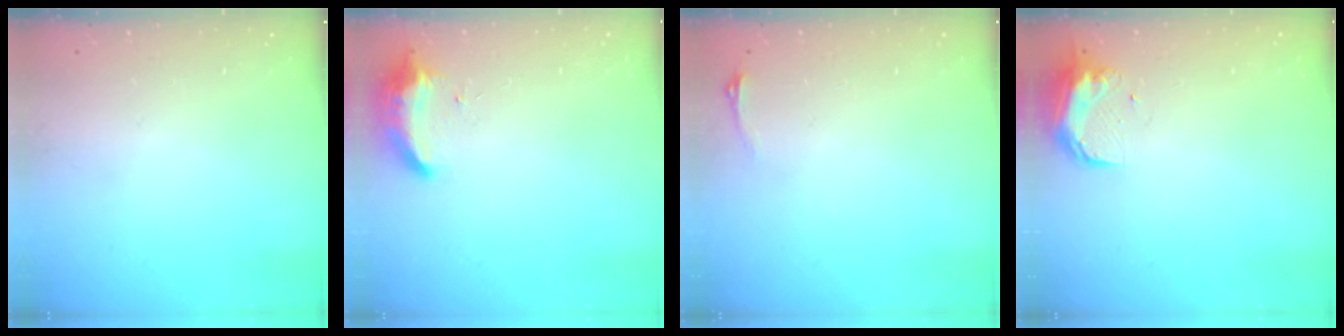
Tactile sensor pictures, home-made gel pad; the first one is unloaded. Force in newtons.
{"total": 8.3, "press": 8.3, "slide": 0.2}
{"total": 2.9, "press": 2.6, "slide": 1.5}
{"total": 9.2, "press": 9.2, "slide": 0.6}